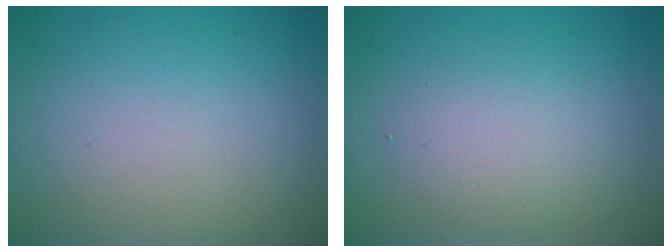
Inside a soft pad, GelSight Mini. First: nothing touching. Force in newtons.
{"total": 2.3, "press": 2.3, "slide": 0.2}